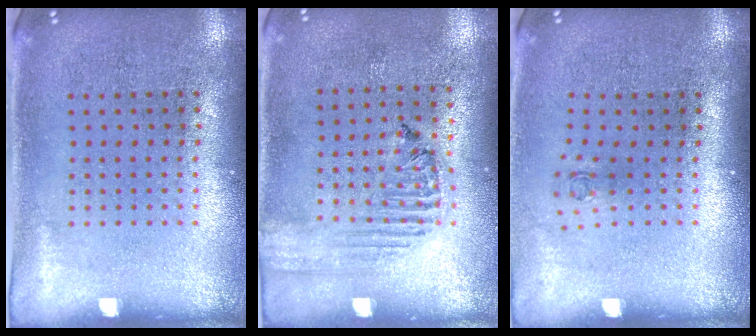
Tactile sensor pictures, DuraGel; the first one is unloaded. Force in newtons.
{"total": 1.6, "press": 1.6, "slide": 0.3}
{"total": 0.7, "press": 0.3, "slide": 0.7}